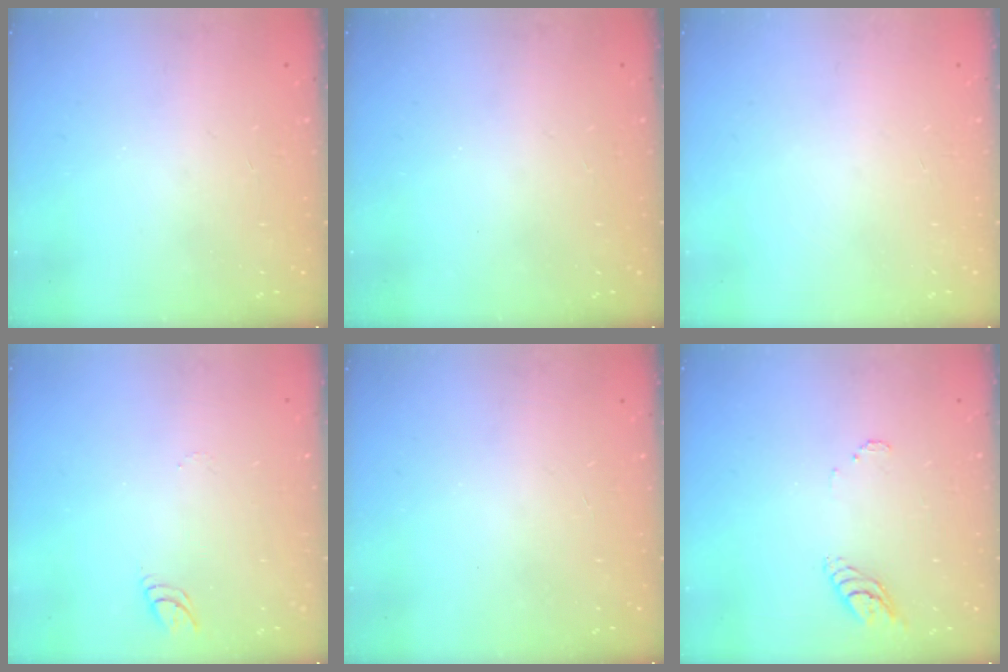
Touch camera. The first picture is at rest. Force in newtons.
{"total": 0.0}
{"total": 0.0}
{"total": 4.1, "press": 4.1, "slide": 0.4}
{"total": 0.0}
{"total": 5.8, "press": 5.8, "slide": 0.3}